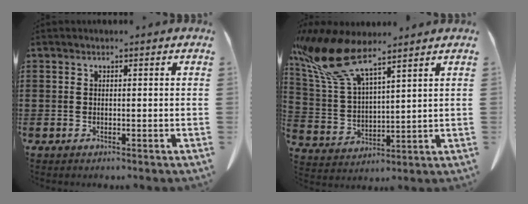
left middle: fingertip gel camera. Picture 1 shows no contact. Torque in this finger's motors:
{"motor_torque": [2.14, 0.00, 0.45, 0.21]}